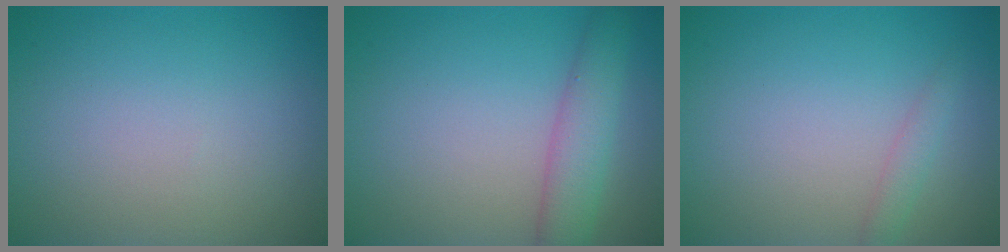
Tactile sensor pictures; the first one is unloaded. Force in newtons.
{"total": 3.7, "press": 3.7, "slide": 0.2}
{"total": 1.2, "press": 1.2, "slide": 0.2}